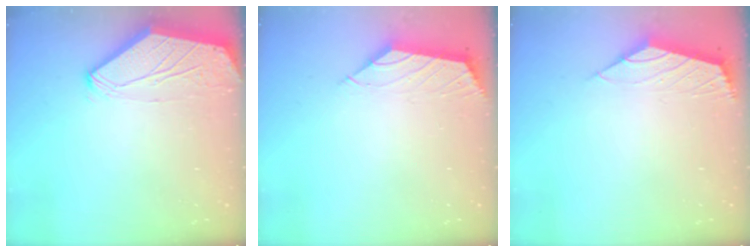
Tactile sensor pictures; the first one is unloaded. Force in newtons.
{"total": 2.1, "press": 2.0, "slide": 0.3}
{"total": 2.4, "press": 2.3, "slide": 0.6}